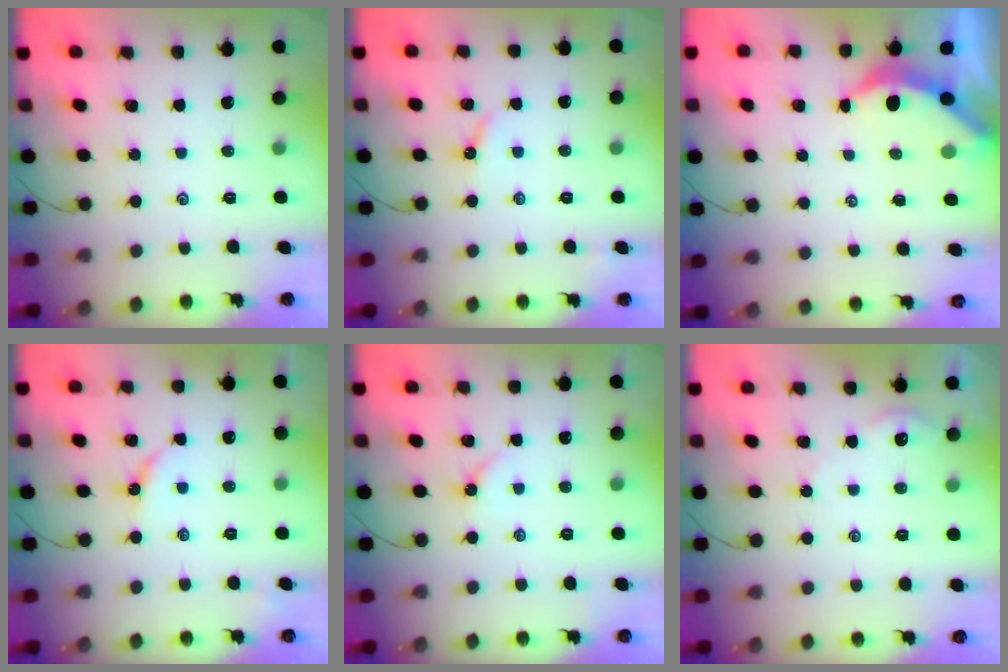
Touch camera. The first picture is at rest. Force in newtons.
{"total": 4.3, "press": 4.3, "slide": 0.5}
{"total": 3.7, "press": 3.7, "slide": 0.5}
{"total": 2.7, "press": 2.7, "slide": 0.4}
{"total": 3.5, "press": 3.5, "slide": 0.6}
{"total": 1.7, "press": 1.7, "slide": 0.3}